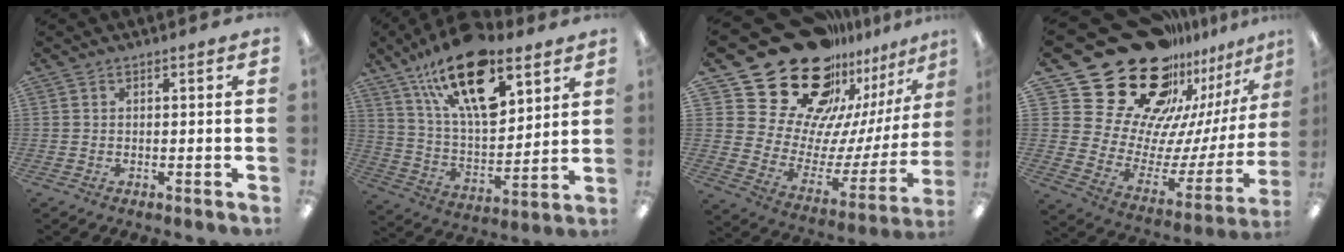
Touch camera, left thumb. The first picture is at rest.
{"total": 23.0, "force": [14.0, 10.0, 15.3], "torque": [-0.271, -0.071, 0.238]}
{"total": 31.3, "force": [21.9, 16.9, 14.8], "torque": [-0.240, -0.174, 0.428]}
{"total": 33.7, "force": [22.1, 18.7, 17.2], "torque": [-0.260, -0.188, 0.442]}